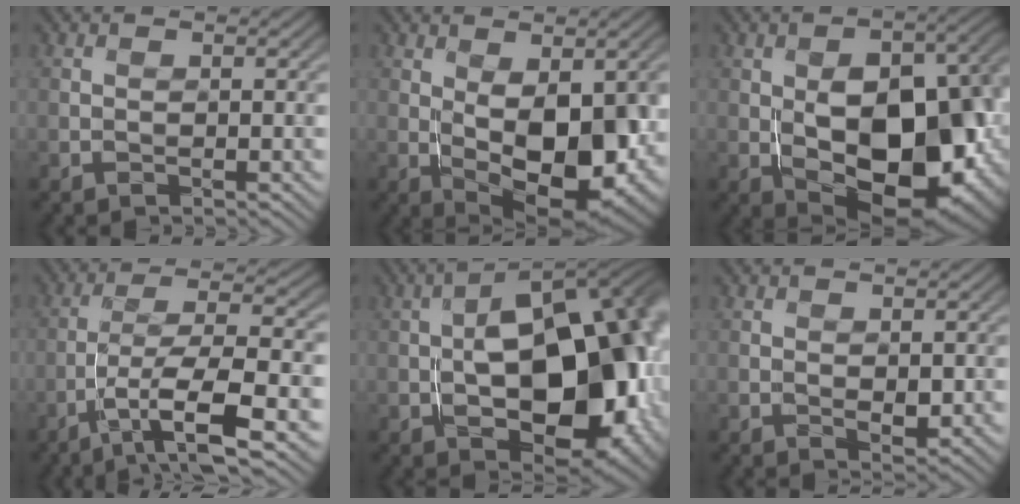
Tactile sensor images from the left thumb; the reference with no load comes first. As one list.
[{"total": 12.9, "force": [-0.8, 6.3, 11.3], "torque": [-0.168, -0.012, 0.001]}, {"total": 15.7, "force": [-2.1, 8.7, 12.9], "torque": [-0.178, -0.012, -0.027]}, {"total": 9.6, "force": [-4.6, 1.7, 8.2], "torque": [-0.145, 0.003, -0.079]}, {"total": 19.2, "force": [-2.4, 10.8, 15.7], "torque": [-0.193, -0.008, -0.033]}, {"total": 1.6, "force": [0.2, 0.9, 1.3], "torque": [-0.024, -0.008, 0.007]}]